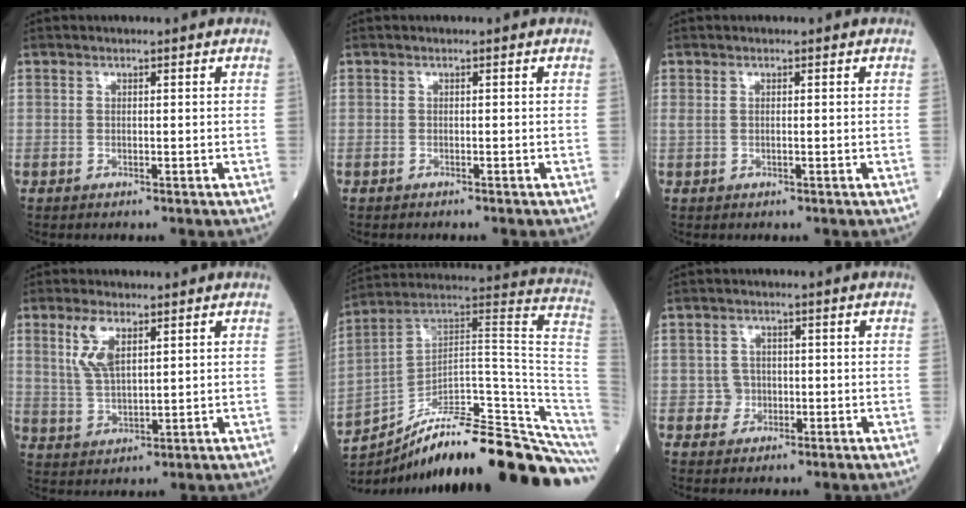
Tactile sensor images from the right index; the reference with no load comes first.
{"total": 0.9, "force": [-0.8, 0.1, 0.3], "torque": [-0.004, -0.001, -0.012]}
{"total": 0.7, "force": [0.4, 0.2, 0.6], "torque": [-0.028, 0.011, 0.015]}
{"total": 5.7, "force": [2.8, 1.9, 4.5], "torque": [-0.104, 0.004, 0.067]}
{"total": 23.7, "force": [-18.4, 0.9, 14.9], "torque": [-0.116, 0.064, -0.282]}
{"total": 2.2, "force": [-0.4, 2.2, -0.1], "torque": [0.008, 0.011, -0.005]}